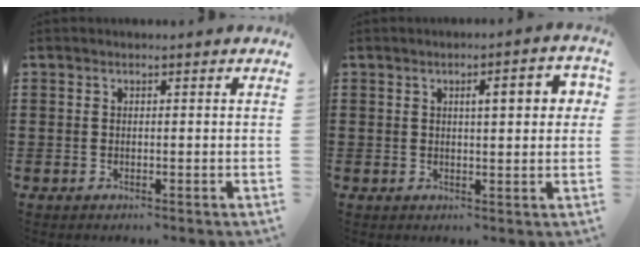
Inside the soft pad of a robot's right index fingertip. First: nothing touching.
{"total": 4.5, "force": [1.0, 1.0, 4.3], "torque": [-0.066, 0.002, 0.010]}